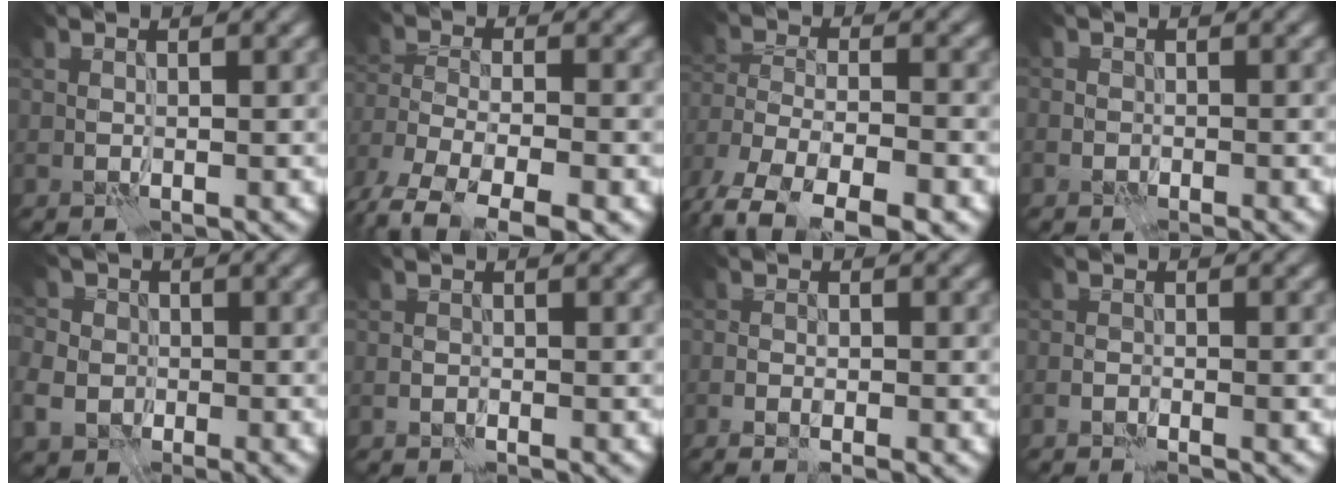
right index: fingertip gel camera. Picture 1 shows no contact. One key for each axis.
{"total": 7.2, "fx": -4.9, "fy": 2.9, "fz": 4.4, "tx": -0.081, "ty": -0.009, "tz": -0.090}
{"total": 8.4, "fx": -5.7, "fy": 3.6, "fz": 5.1, "tx": -0.094, "ty": -0.005, "tz": -0.101}
{"total": 1.1, "fx": -1.0, "fy": 0.2, "fz": 0.0, "tx": 0.002, "ty": 0.001, "tz": -0.016}
{"total": 5.2, "fx": -1.9, "fy": 4.4, "fz": 2.0, "tx": -0.037, "ty": -0.005, "tz": -0.036}
{"total": 0.6, "fx": -0.6, "fy": 0.0, "fz": -0.1, "tx": 0.002, "ty": 0.003, "tz": -0.010}
{"total": 2.1, "fx": -1.1, "fy": 0.5, "fz": 1.7, "tx": -0.022, "ty": 0.006, "tz": -0.014}
{"total": 1.7, "fx": -1.5, "fy": 0.2, "fz": 0.7, "tx": -0.007, "ty": 0.009, "tz": -0.028}